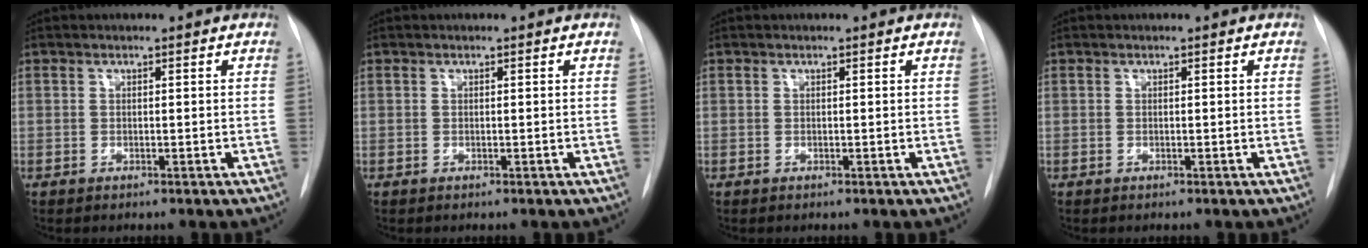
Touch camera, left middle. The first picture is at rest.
{"total": 0.0}
{"total": 0.0}
{"total": 0.0}